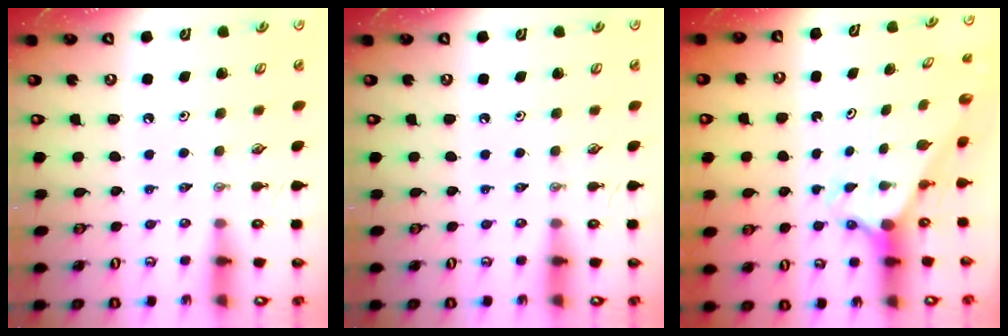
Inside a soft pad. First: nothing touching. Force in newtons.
{"total": 0.0}
{"total": 2.2, "press": 2.2, "slide": 0.2}